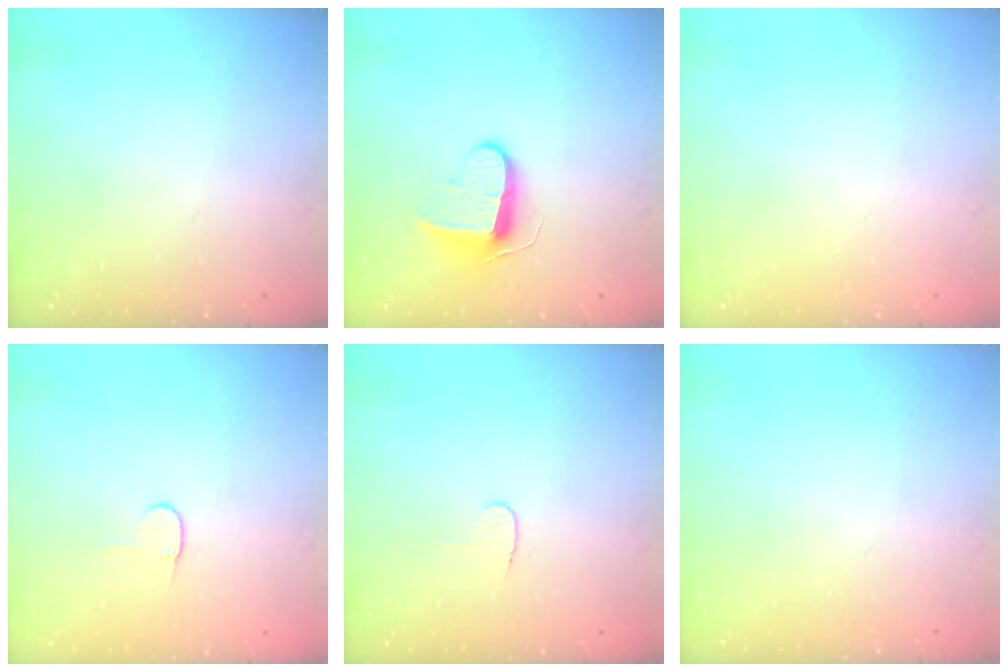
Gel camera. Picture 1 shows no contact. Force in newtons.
{"total": 9.2, "press": 9.2, "slide": 0.7}
{"total": 0.0}
{"total": 4.9, "press": 4.9, "slide": 0.4}
{"total": 3.3, "press": 3.3, "slide": 0.3}
{"total": 0.0}